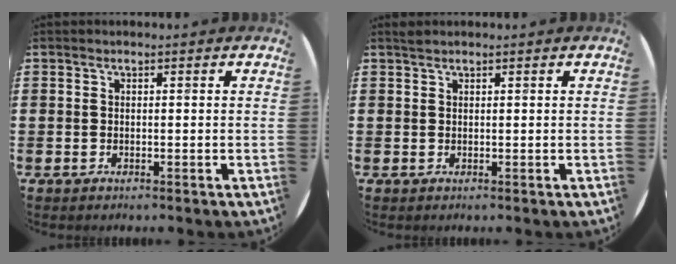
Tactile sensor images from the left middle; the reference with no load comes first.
{"total": 0.5, "force": [0.5, 0.0, 0.0], "torque": [0.000, 0.002, 0.010]}